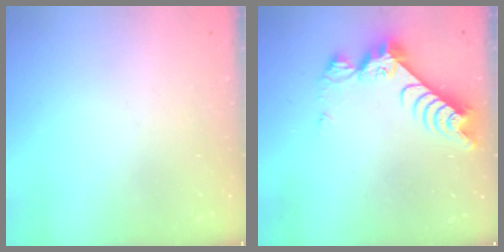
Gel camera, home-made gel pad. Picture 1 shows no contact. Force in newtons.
{"total": 9.9, "press": 9.8, "slide": 1.0}